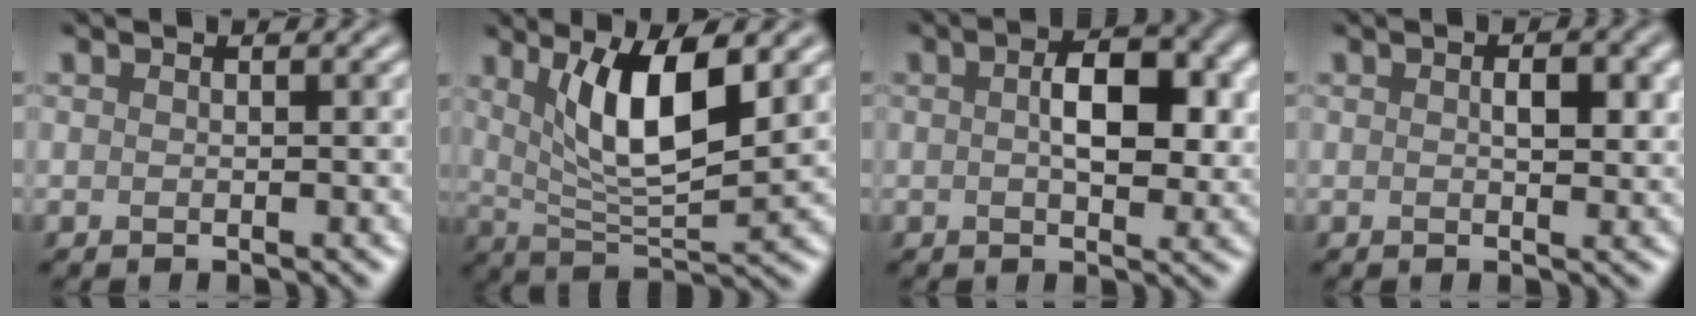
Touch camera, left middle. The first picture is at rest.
{"total": 7.6, "force": [2.5, 2.3, 6.8], "torque": [-0.117, -0.017, 0.049]}
{"total": 5.5, "force": [0.6, 2.7, 4.7], "torque": [-0.071, -0.002, 0.006]}
{"total": 2.6, "force": [0.5, 1.1, 2.3], "torque": [-0.033, -0.004, 0.009]}